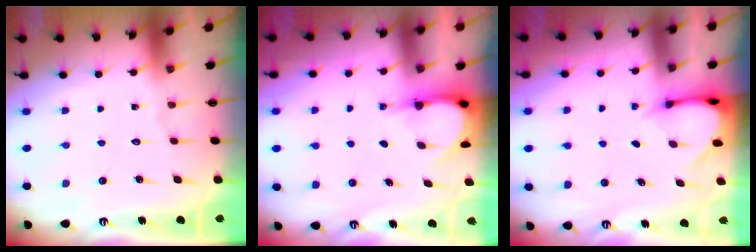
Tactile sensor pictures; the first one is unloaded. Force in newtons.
{"total": 3.9, "press": 3.9, "slide": 0.4}
{"total": 3.1, "press": 3.1, "slide": 0.2}